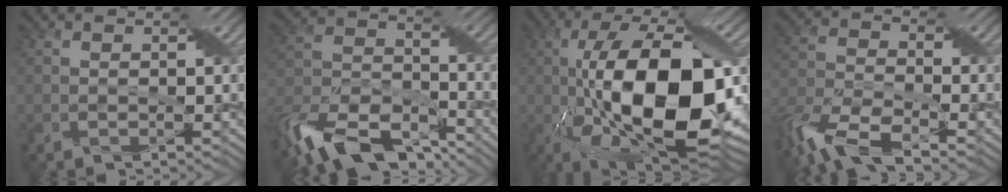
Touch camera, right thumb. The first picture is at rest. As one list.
[{"total": 14.8, "force": [-11.2, 6.2, 7.5], "torque": [-0.174, -0.003, -0.213]}, {"total": 18.6, "force": [-2.2, 7.9, 16.6], "torque": [-0.297, 0.014, -0.047]}, {"total": 10.1, "force": [-7.4, 3.2, 6.1], "torque": [-0.137, -0.016, -0.158]}]